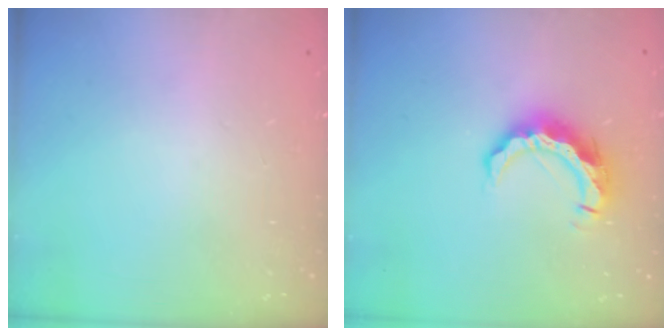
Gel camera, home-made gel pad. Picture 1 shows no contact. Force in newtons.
{"total": 11.0, "press": 10.9, "slide": 0.9}